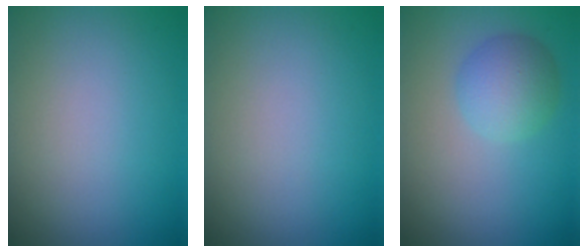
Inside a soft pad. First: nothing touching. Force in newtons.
{"total": 0.0}
{"total": 3.6, "press": 3.6, "slide": 0.1}